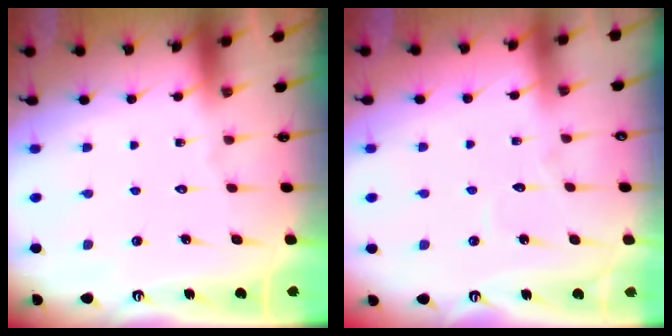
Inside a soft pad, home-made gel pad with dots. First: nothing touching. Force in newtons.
{"total": 2.8, "press": 2.8, "slide": 0.3}